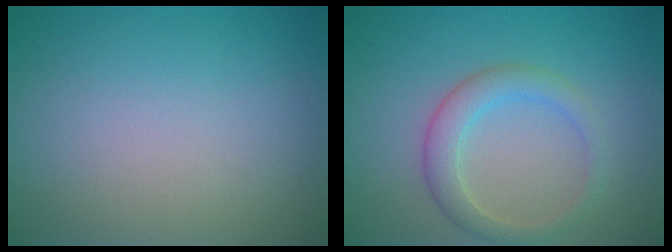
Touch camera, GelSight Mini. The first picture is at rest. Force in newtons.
{"total": 3.0, "press": 3.0, "slide": 0.0}